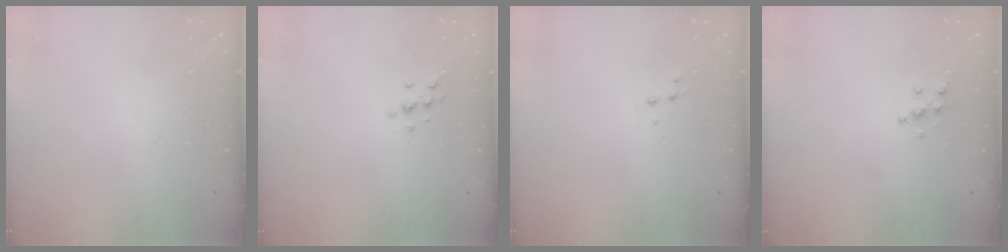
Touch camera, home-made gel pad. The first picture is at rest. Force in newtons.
{"total": 5.6, "press": 5.6, "slide": 0.6}
{"total": 1.9, "press": 1.9, "slide": 0.2}
{"total": 6.1, "press": 6.1, "slide": 0.4}